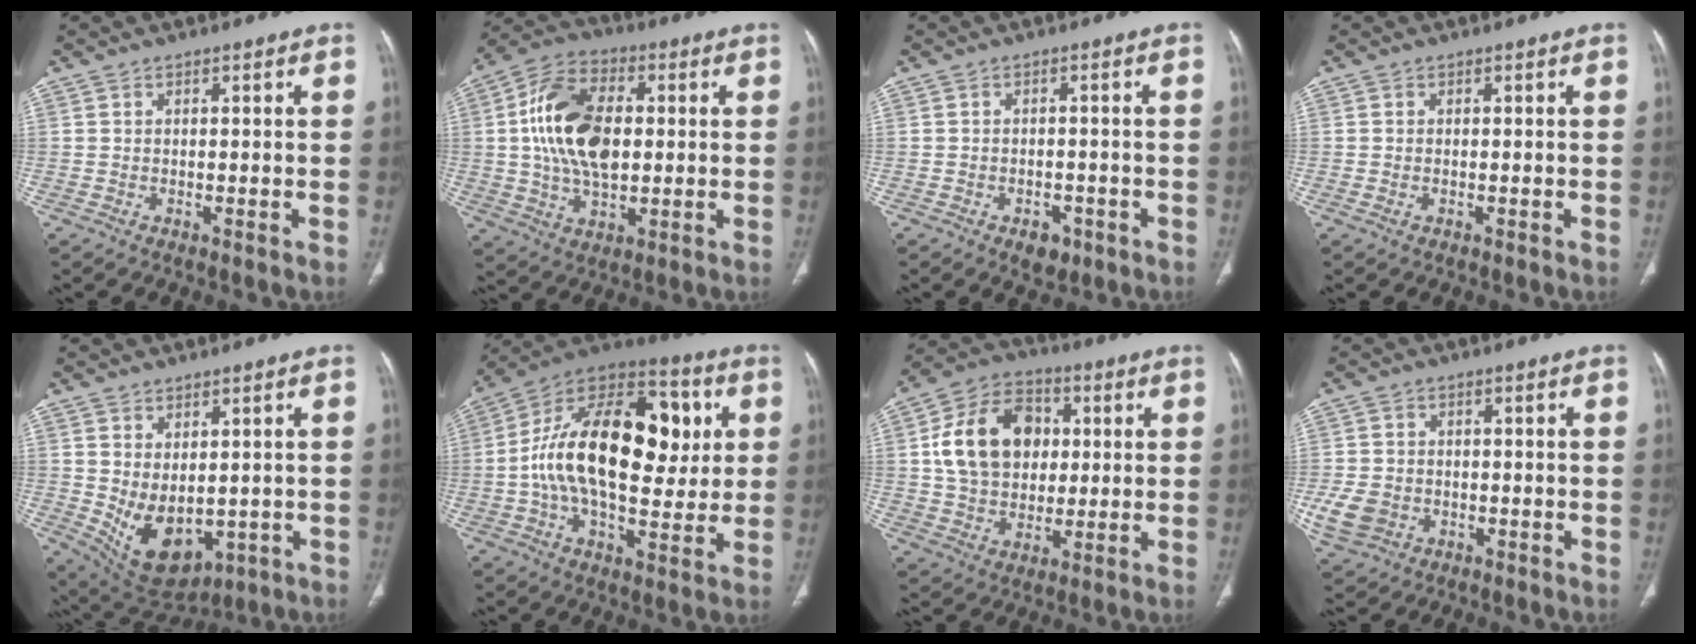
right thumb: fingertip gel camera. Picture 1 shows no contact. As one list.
[{"total": 16.6, "force": [1.5, 10.0, 13.2], "torque": [-0.235, 0.015, 0.025]}, {"total": 3.8, "force": [-2.1, 2.5, 2.0], "torque": [-0.014, 0.008, -0.020]}, {"total": 0.7, "force": [-0.2, 0.5, 0.4], "torque": [-0.013, 0.004, -0.001]}, {"total": 11.1, "force": [-1.2, 7.2, 8.4], "torque": [-0.121, -0.006, 0.018]}, {"total": 27.5, "force": [3.0, 15.1, 22.7], "torque": [-0.364, 0.023, 0.041]}, {"total": 16.4, "force": [2.6, 12.4, 10.4], "torque": [-0.155, 0.014, 0.043]}, {"total": 6.9, "force": [-2.0, 5.7, 3.4], "torque": [-0.068, 0.011, -0.027]}]